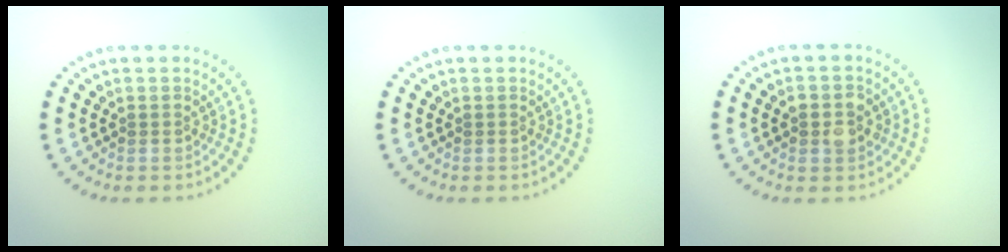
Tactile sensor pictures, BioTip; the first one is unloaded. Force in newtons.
{"total": 0.0}
{"total": 2.6, "press": 2.6, "slide": 0.2}